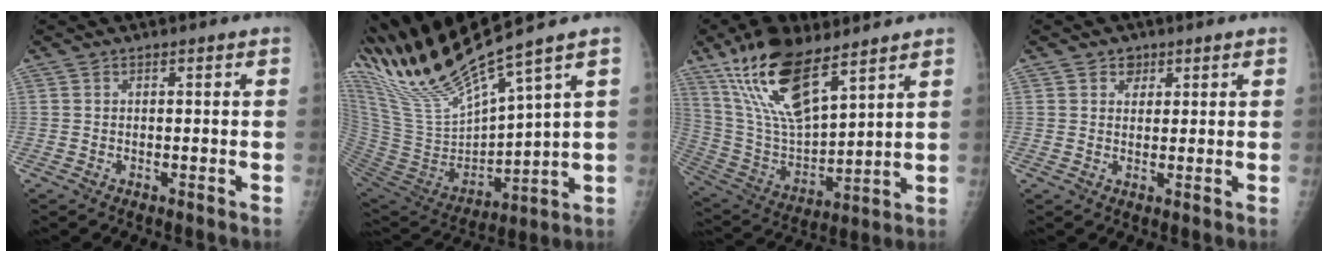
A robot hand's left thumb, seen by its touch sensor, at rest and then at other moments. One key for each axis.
{"total": 22.0, "fx": 17.2, "fy": 2.4, "fz": 13.4, "tx": -0.251, "ty": -0.068, "tz": 0.347}
{"total": 18.3, "fx": 11.8, "fy": 6.5, "fz": 12.5, "tx": -0.219, "ty": -0.051, "tz": 0.236}
{"total": 2.7, "fx": 1.4, "fy": 2.2, "fz": 0.7, "tx": 0.006, "ty": -0.006, "tz": 0.016}